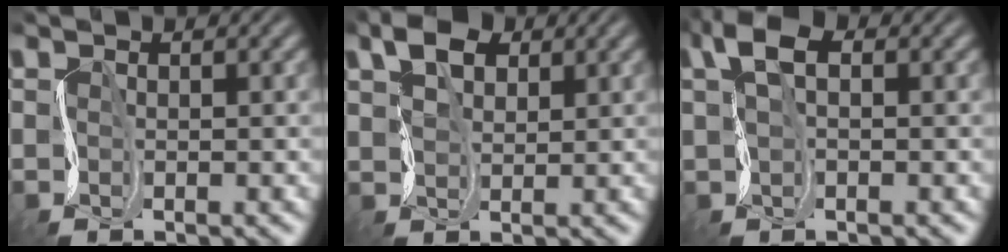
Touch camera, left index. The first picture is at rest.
{"total": 3.6, "force": [1.3, 2.3, 2.5], "torque": [-0.056, 0.001, 0.016]}
{"total": 4.1, "force": [0.7, 2.5, 3.2], "torque": [-0.074, 0.006, 0.003]}